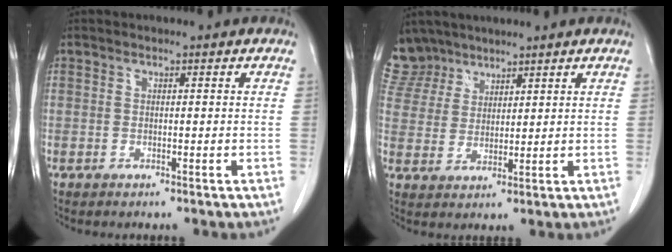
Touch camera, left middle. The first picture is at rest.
{"total": 9.1, "force": [7.6, 5.1, 0.5], "torque": [-0.019, 0.011, 0.159]}